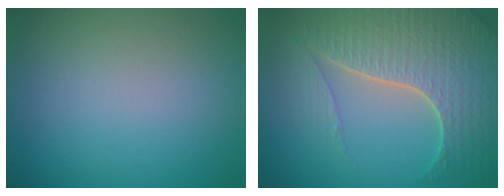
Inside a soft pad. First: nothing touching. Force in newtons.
{"total": 7.5, "press": 5.6, "slide": 5.0}